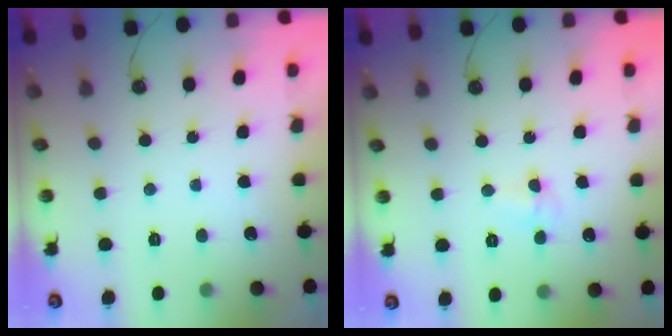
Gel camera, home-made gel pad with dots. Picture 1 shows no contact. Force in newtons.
{"total": 3.7, "press": 3.6, "slide": 0.8}